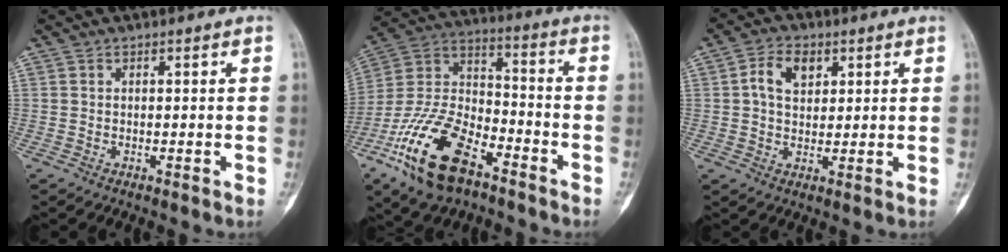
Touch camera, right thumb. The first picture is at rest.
{"total": 19.7, "force": [-10.9, 9.7, 13.3], "torque": [-0.250, 0.060, -0.205]}
{"total": 6.6, "force": [2.2, 4.4, 4.4], "torque": [-0.061, 0.000, 0.037]}